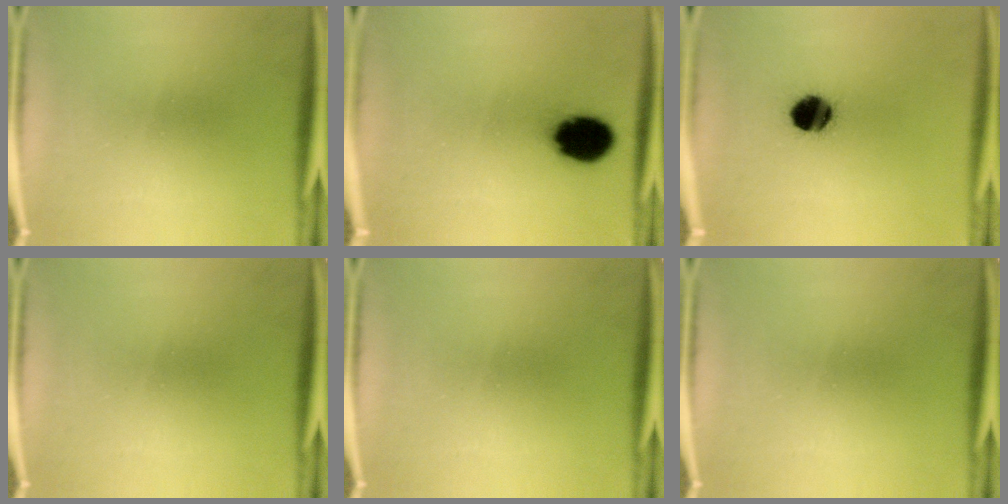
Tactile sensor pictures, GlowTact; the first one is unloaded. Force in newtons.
{"total": 11.8}
{"total": 8.7}
{"total": 0.0}
{"total": 0.0}
{"total": 0.0}